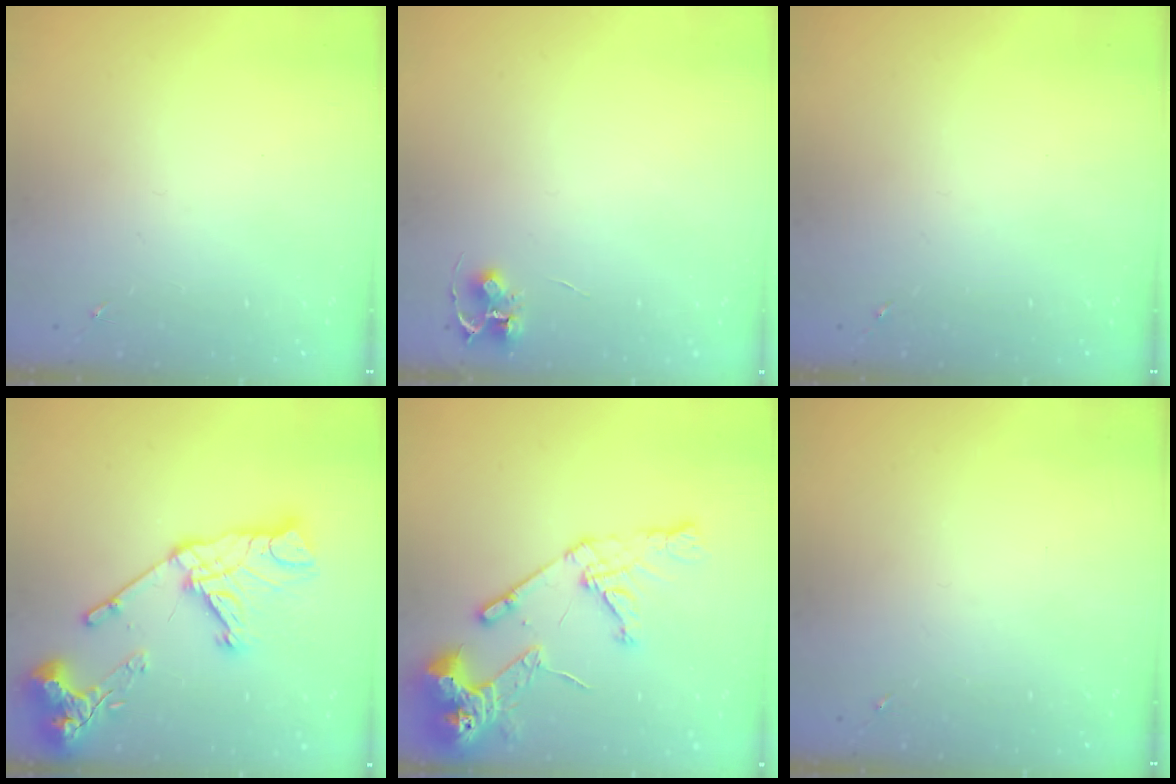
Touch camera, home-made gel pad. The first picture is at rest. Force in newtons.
{"total": 4.7, "press": 4.7, "slide": 0.4}
{"total": 0.0}
{"total": 20.1, "press": 20.0, "slide": 2.3}
{"total": 17.1, "press": 17.0, "slide": 2.1}
{"total": 0.0}